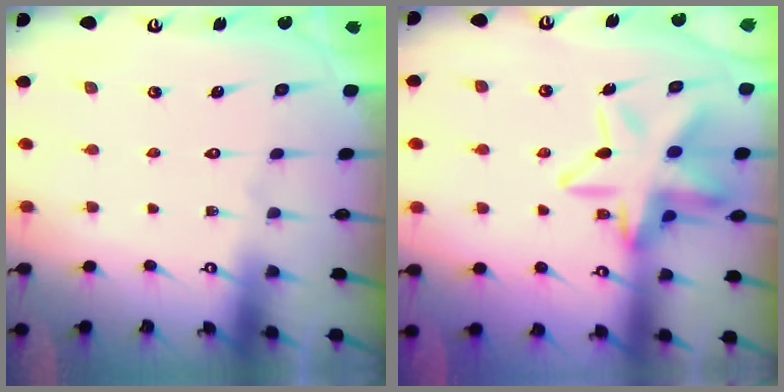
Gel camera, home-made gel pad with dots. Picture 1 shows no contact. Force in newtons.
{"total": 16.9, "press": 16.8, "slide": 1.5}